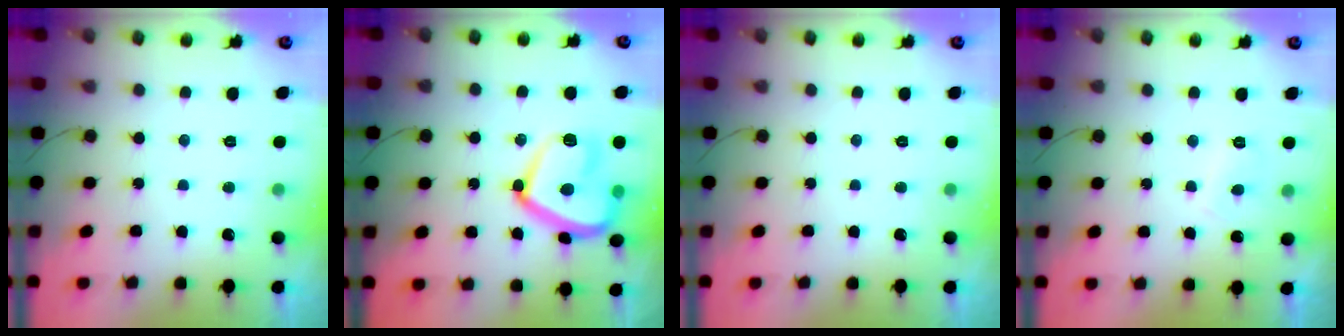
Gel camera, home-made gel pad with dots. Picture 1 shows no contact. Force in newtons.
{"total": 17.2, "press": 17.1, "slide": 1.4}
{"total": 0.0}
{"total": 2.4, "press": 2.2, "slide": 0.9}